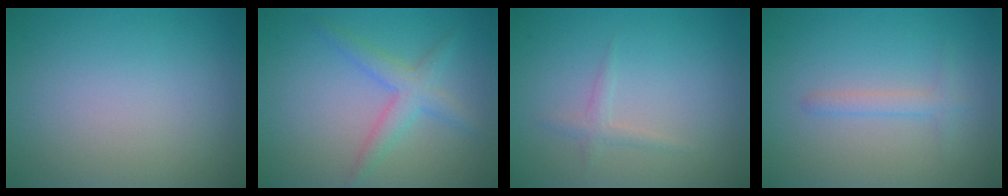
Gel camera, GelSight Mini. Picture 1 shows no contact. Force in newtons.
{"total": 2.9, "press": 2.9, "slide": 0.1}
{"total": 1.1, "press": 1.0, "slide": 0.1}
{"total": 1.4, "press": 1.4, "slide": 0.1}